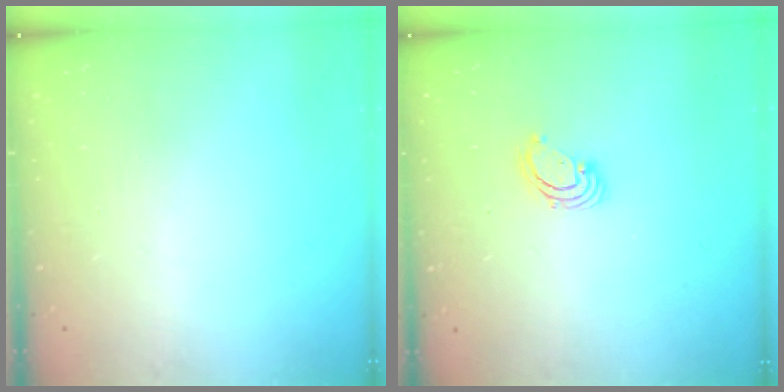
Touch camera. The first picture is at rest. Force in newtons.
{"total": 3.5, "press": 3.5, "slide": 0.2}